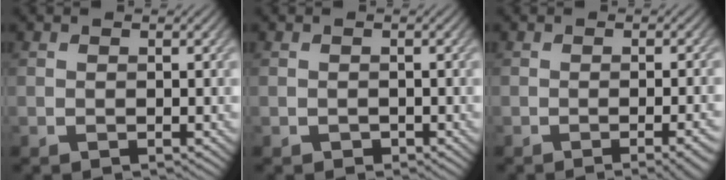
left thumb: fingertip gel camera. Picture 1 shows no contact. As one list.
[{"total": 0.7, "force": [-0.4, 0.5, 0.1], "torque": [-0.001, -0.006, -0.006]}, {"total": 4.3, "force": [-1.9, 0.9, 3.7], "torque": [-0.040, 0.006, -0.025]}]